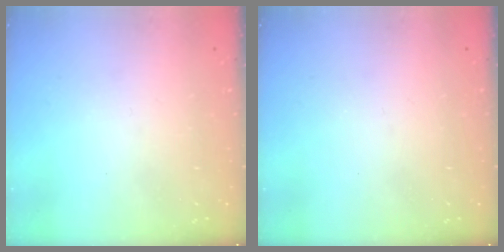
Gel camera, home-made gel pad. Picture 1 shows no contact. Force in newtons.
{"total": 0.0}